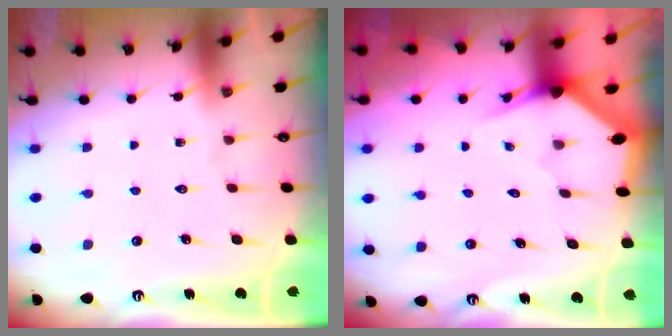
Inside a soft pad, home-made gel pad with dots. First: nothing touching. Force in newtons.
{"total": 3.0, "press": 3.0, "slide": 0.1}